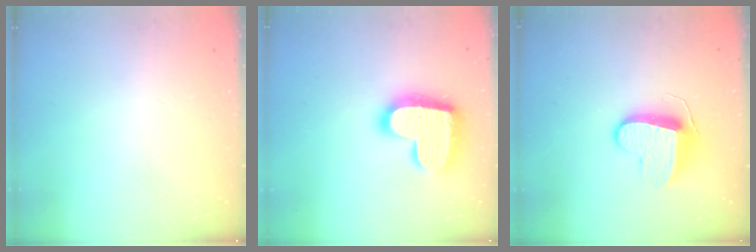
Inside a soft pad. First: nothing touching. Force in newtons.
{"total": 18.7, "press": 18.7, "slide": 1.2}
{"total": 9.4, "press": 9.4, "slide": 0.5}